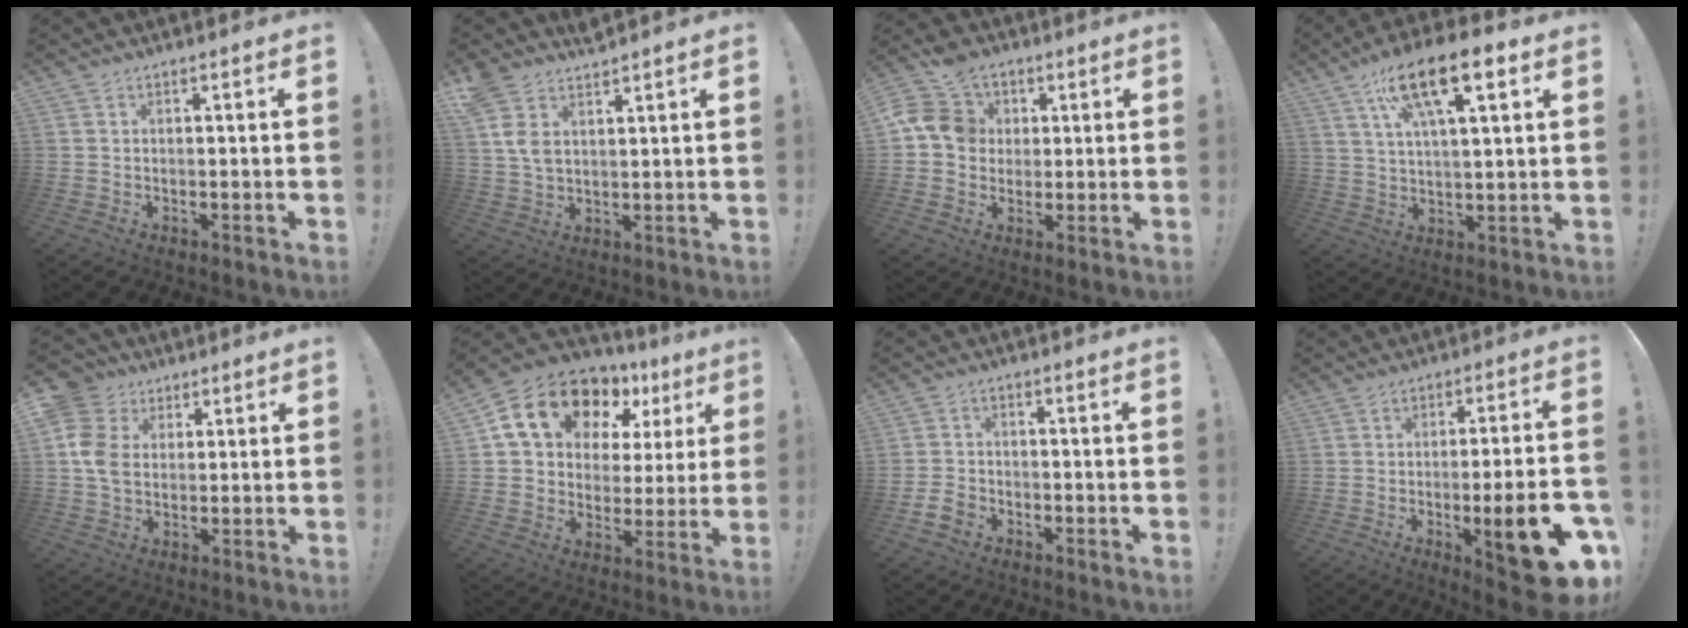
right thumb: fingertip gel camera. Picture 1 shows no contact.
{"total": 7.0, "force": [4.7, 3.6, 3.7], "torque": [-0.061, -0.023, 0.088]}
{"total": 14.5, "force": [3.7, 12.4, 6.4], "torque": [-0.098, -0.008, 0.074]}
{"total": 15.8, "force": [8.1, 5.5, 12.4], "torque": [-0.202, -0.026, 0.133]}
{"total": 10.8, "force": [2.0, 9.2, 5.3], "torque": [-0.115, -0.006, 0.039]}
{"total": 18.1, "force": [10.3, 11.5, 9.5], "torque": [-0.157, -0.049, 0.196]}
{"total": 4.7, "force": [-2.9, 3.0, 2.3], "torque": [-0.055, 0.008, -0.053]}
{"total": 17.7, "force": [-6.1, 3.6, 16.2], "torque": [-0.210, 0.019, -0.079]}